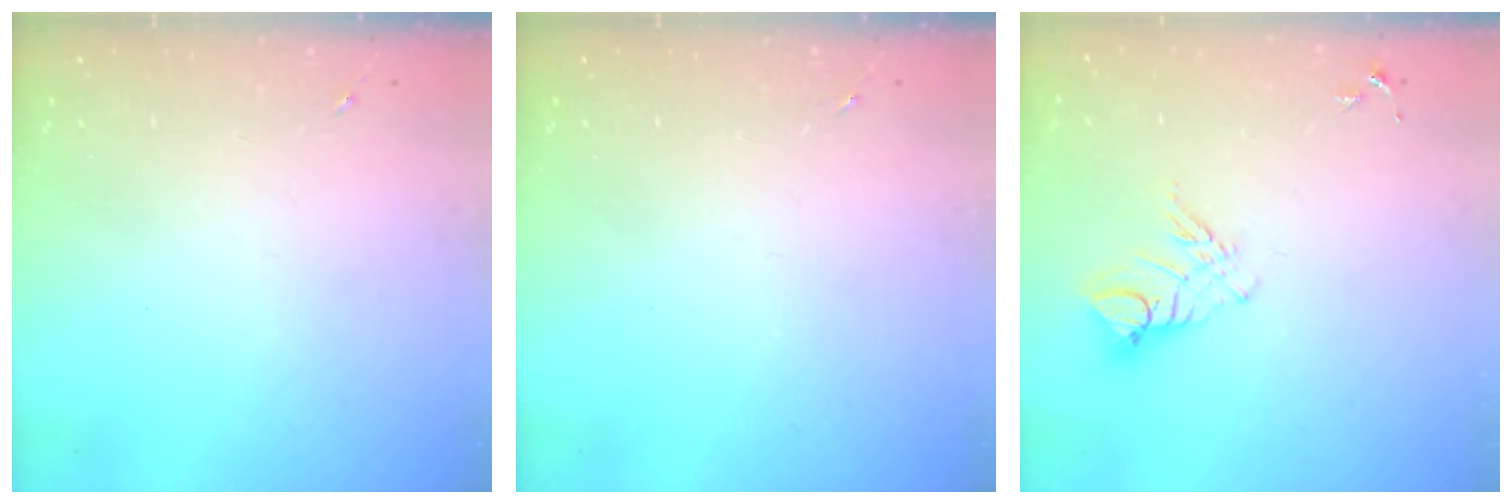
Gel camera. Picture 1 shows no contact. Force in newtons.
{"total": 0.0}
{"total": 9.4, "press": 9.4, "slide": 0.9}